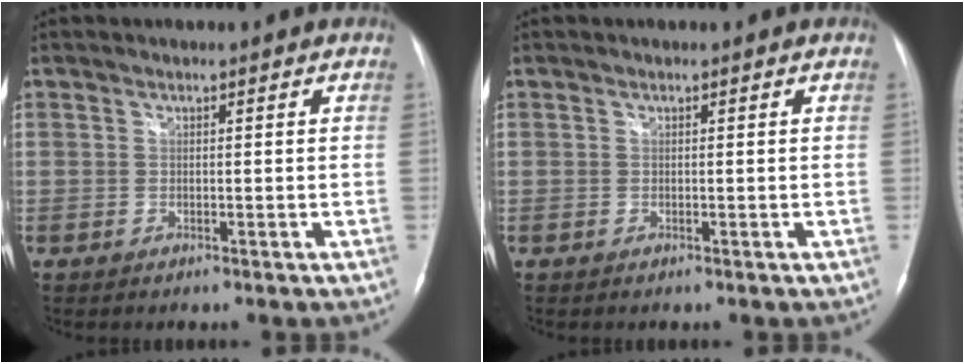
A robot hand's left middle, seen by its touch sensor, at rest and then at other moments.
{"total": 0.0}